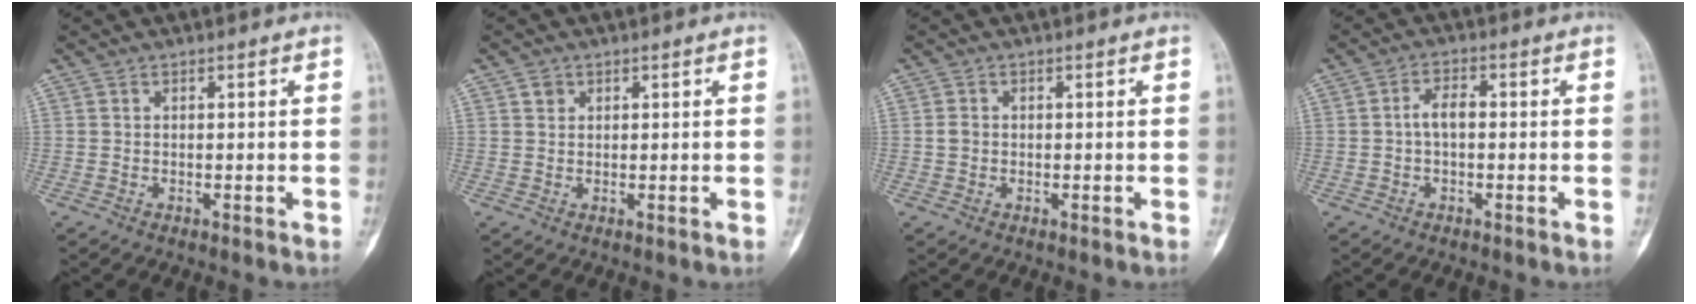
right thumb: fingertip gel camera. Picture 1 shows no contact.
{"total": 1.4, "force": [0.7, 1.1, 0.4], "torque": [0.003, -0.001, 0.010]}
{"total": 1.4, "force": [-0.1, 1.2, 0.7], "torque": [-0.012, 0.003, -0.002]}
{"total": 3.4, "force": [-0.3, 1.8, 2.9], "torque": [-0.051, 0.015, -0.009]}